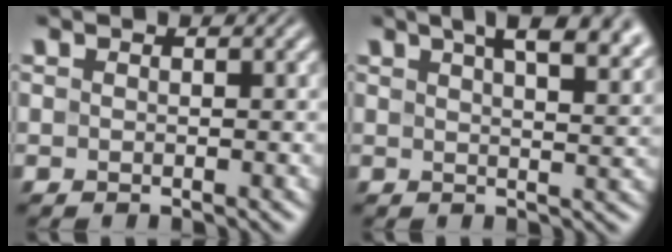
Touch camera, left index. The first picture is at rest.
{"total": 10.2, "force": [6.4, 4.0, 6.8], "torque": [-0.043, 0.042, 0.055]}